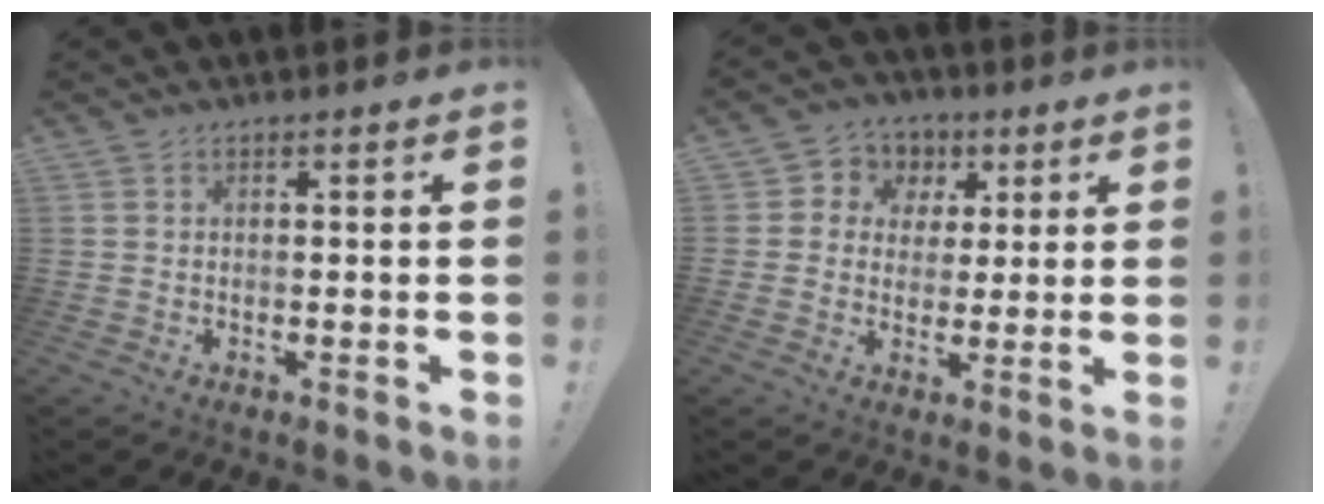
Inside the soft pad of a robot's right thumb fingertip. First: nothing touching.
{"total": 7.4, "force": [1.0, 7.1, 2.0], "torque": [-0.029, -0.005, 0.024]}